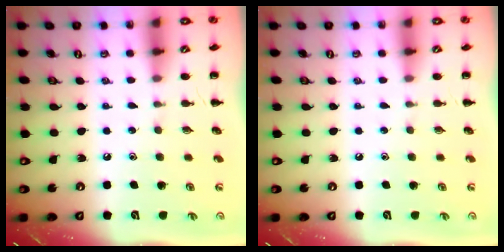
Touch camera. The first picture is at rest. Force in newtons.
{"total": 0.0}